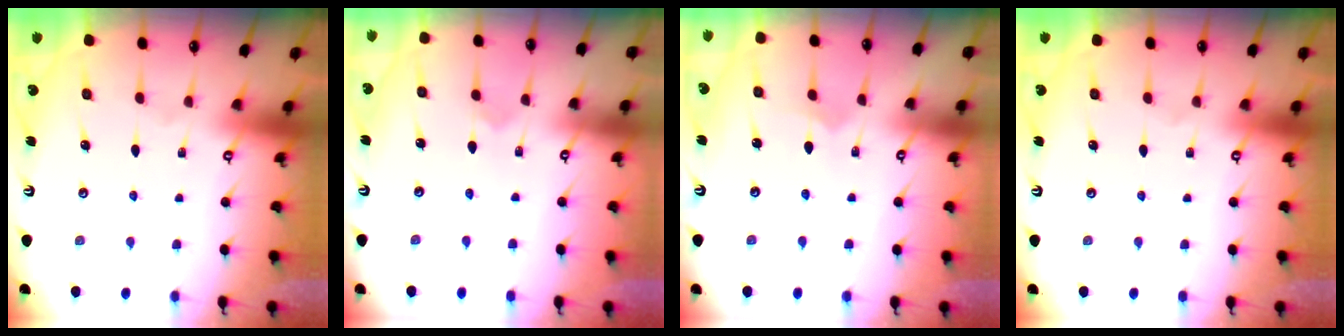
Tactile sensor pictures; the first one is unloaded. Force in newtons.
{"total": 2.3, "press": 2.3, "slide": 0.2}
{"total": 2.6, "press": 2.6, "slide": 0.2}
{"total": 0.0}